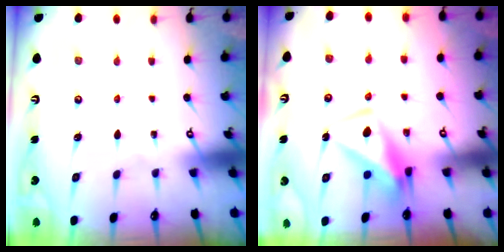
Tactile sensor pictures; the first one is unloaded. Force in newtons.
{"total": 7.1, "press": 6.9, "slide": 1.5}